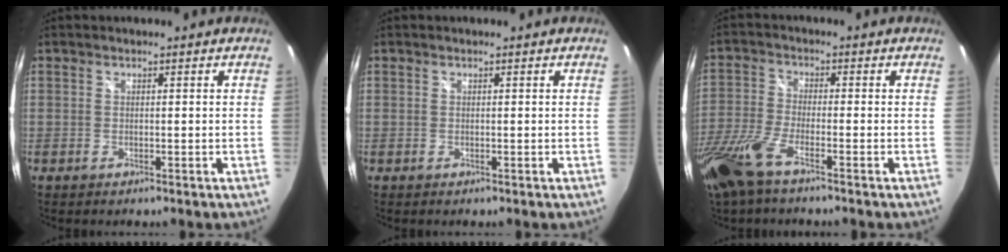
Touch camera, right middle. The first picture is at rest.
{"total": 0.0}
{"total": 10.1, "force": [-6.8, 2.4, 7.0], "torque": [-0.167, -0.031, -0.141]}